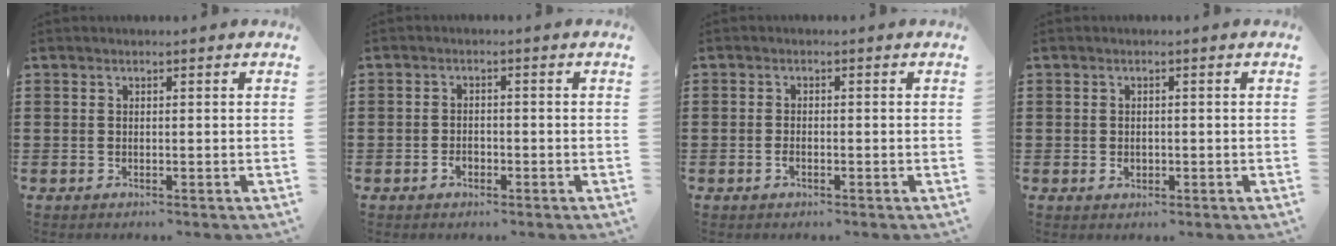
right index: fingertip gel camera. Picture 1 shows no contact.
{"total": 1.8, "force": [-1.0, 1.1, 1.0], "torque": [-0.021, -0.001, -0.019]}
{"total": 1.2, "force": [-0.6, 0.5, 0.9], "torque": [-0.018, -0.002, -0.012]}
{"total": 1.2, "force": [-0.2, 0.9, 0.8], "torque": [-0.018, 0.004, -0.005]}